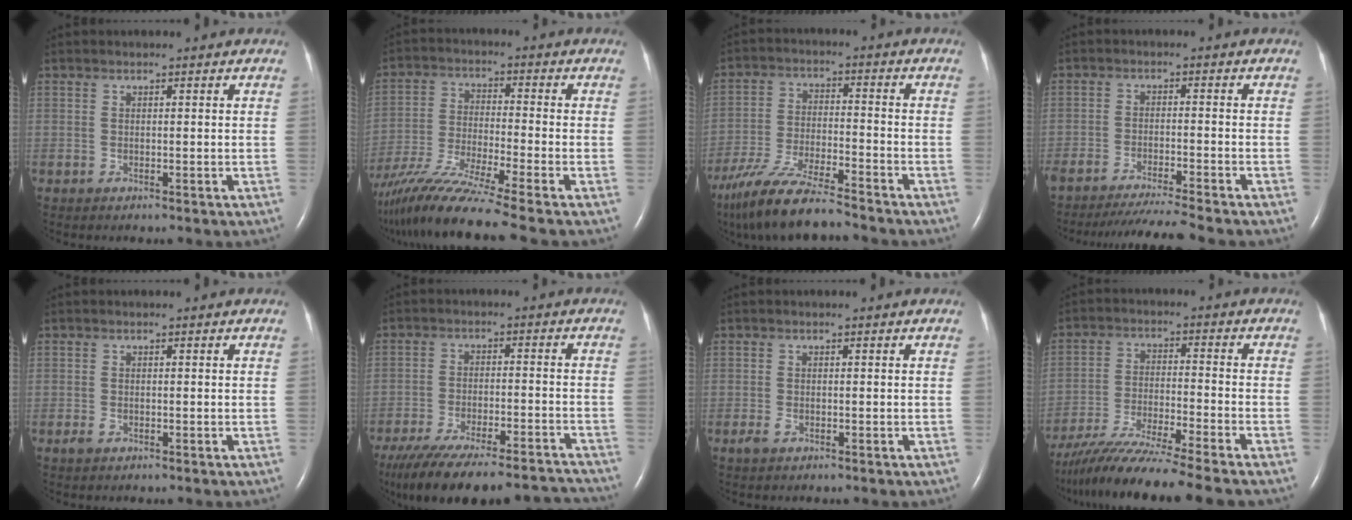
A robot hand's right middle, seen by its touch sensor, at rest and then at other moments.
{"total": 14.2, "force": [-11.6, -2.0, 7.9], "torque": [-0.154, -0.040, -0.206]}
{"total": 12.7, "force": [-10.9, 1.0, 6.4], "torque": [-0.122, -0.028, -0.195]}
{"total": 8.7, "force": [-7.9, -1.6, 3.2], "torque": [-0.042, -0.022, -0.132]}
{"total": 0.9, "force": [-0.4, 0.5, 0.6], "torque": [-0.015, -0.001, -0.005]}
{"total": 23.9, "force": [-21.1, 4.6, 10.4], "torque": [-0.174, -0.028, -0.296]}
{"total": 1.1, "force": [-0.6, 0.5, 0.8], "torque": [-0.022, -0.002, -0.009]}
{"total": 14.6, "force": [-12.6, -1.7, 7.2], "torque": [-0.128, -0.036, -0.215]}